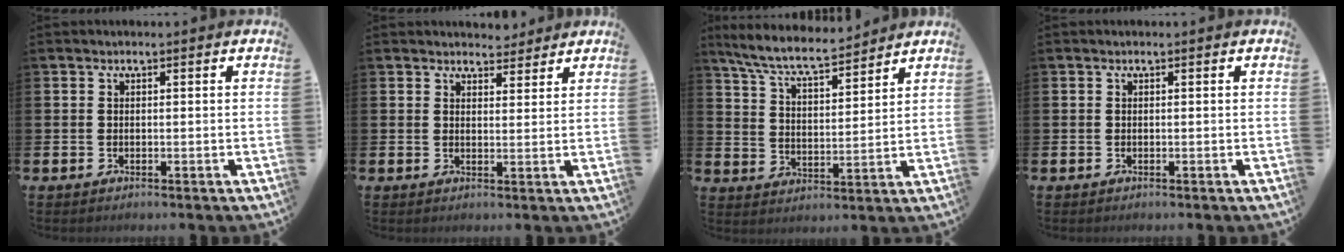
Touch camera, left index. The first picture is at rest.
{"total": 4.0, "force": [3.8, 1.1, -0.2], "torque": [0.003, -0.020, 0.070]}
{"total": 7.6, "force": [7.0, 0.8, 2.7], "torque": [-0.083, -0.037, 0.124]}
{"total": 0.0}